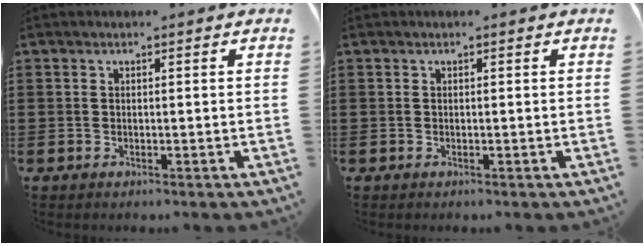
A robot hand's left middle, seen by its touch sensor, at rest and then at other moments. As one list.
[{"total": 0.0}]